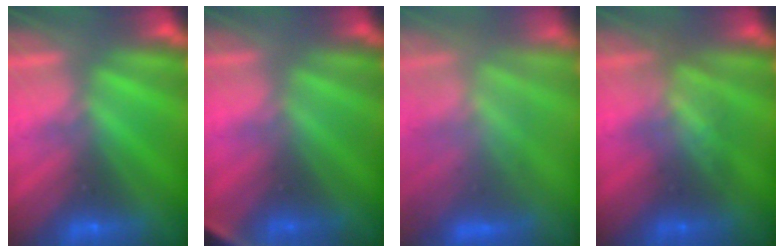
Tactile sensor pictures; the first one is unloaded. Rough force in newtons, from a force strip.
{"total": 2.8}
{"total": 2.9}
{"total": 3.2}